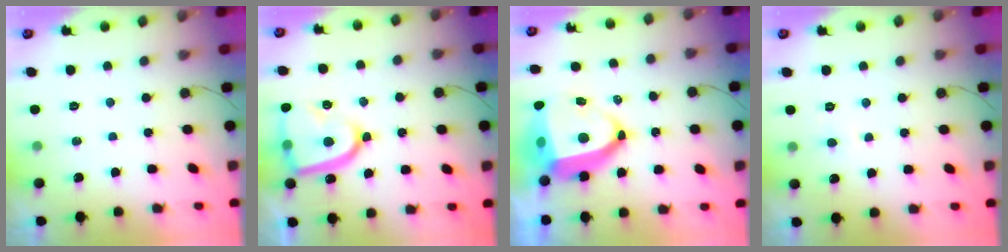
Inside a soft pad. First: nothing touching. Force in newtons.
{"total": 17.5, "press": 17.5, "slide": 1.3}
{"total": 15.2, "press": 15.0, "slide": 2.2}
{"total": 2.6, "press": 2.6, "slide": 0.2}